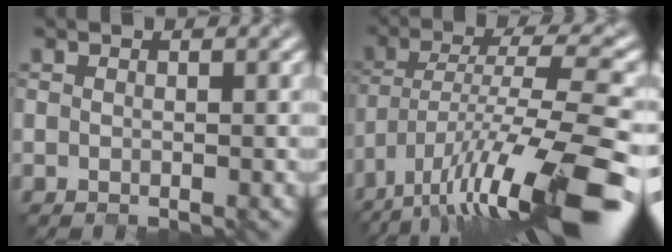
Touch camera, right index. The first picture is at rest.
{"total": 13.8, "force": [-8.4, 3.1, 10.5], "torque": [-0.183, 0.007, -0.140]}